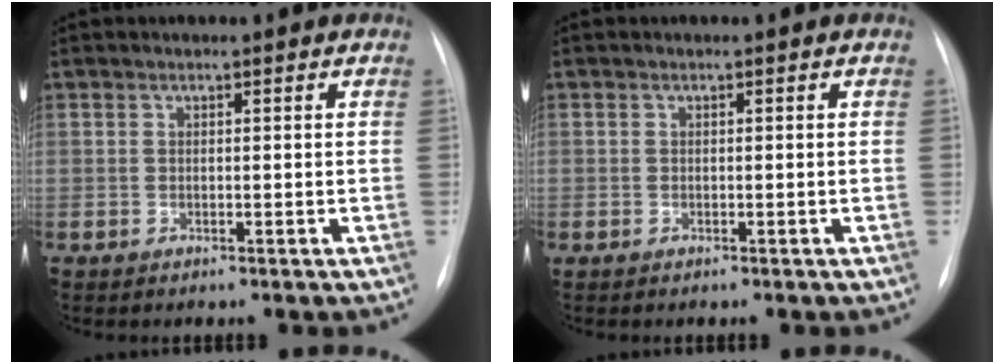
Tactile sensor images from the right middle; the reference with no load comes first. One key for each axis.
{"total": 0.0}